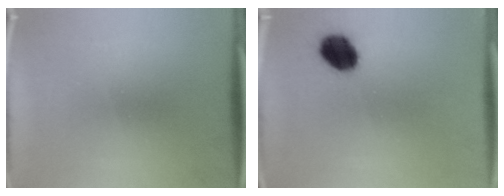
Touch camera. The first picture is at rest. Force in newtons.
{"total": 8.6}